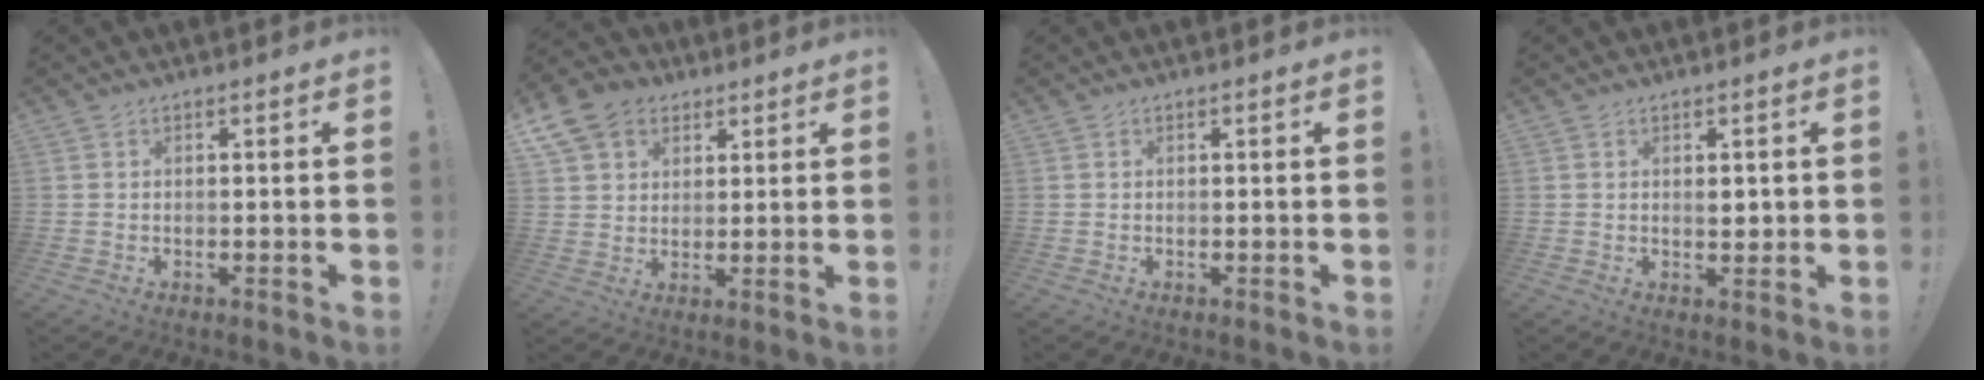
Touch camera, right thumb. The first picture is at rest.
{"total": 10.9, "force": [5.5, 8.4, 4.2], "torque": [-0.079, -0.030, 0.111]}
{"total": 0.0}
{"total": 2.3, "force": [0.5, 1.6, 1.5], "torque": [-0.007, -0.006, 0.004]}